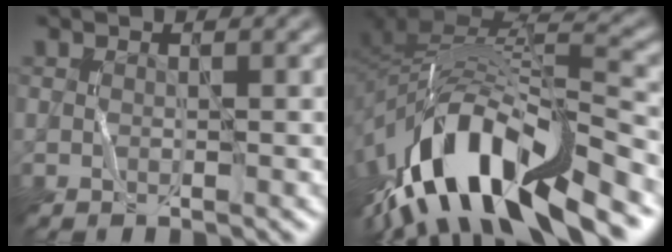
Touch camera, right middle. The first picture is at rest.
{"total": 13.9, "force": [-8.8, 4.9, 9.6], "torque": [-0.187, 0.020, -0.146]}